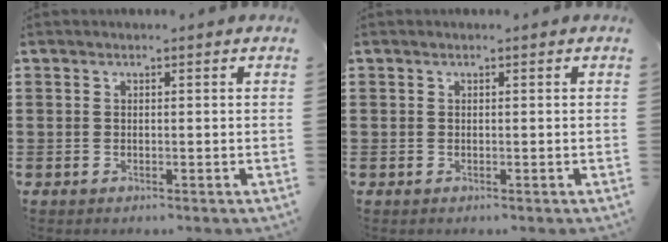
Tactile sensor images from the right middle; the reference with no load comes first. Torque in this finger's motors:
{"motor_torque": [0.00, 0.00, 0.00, 0.00]}